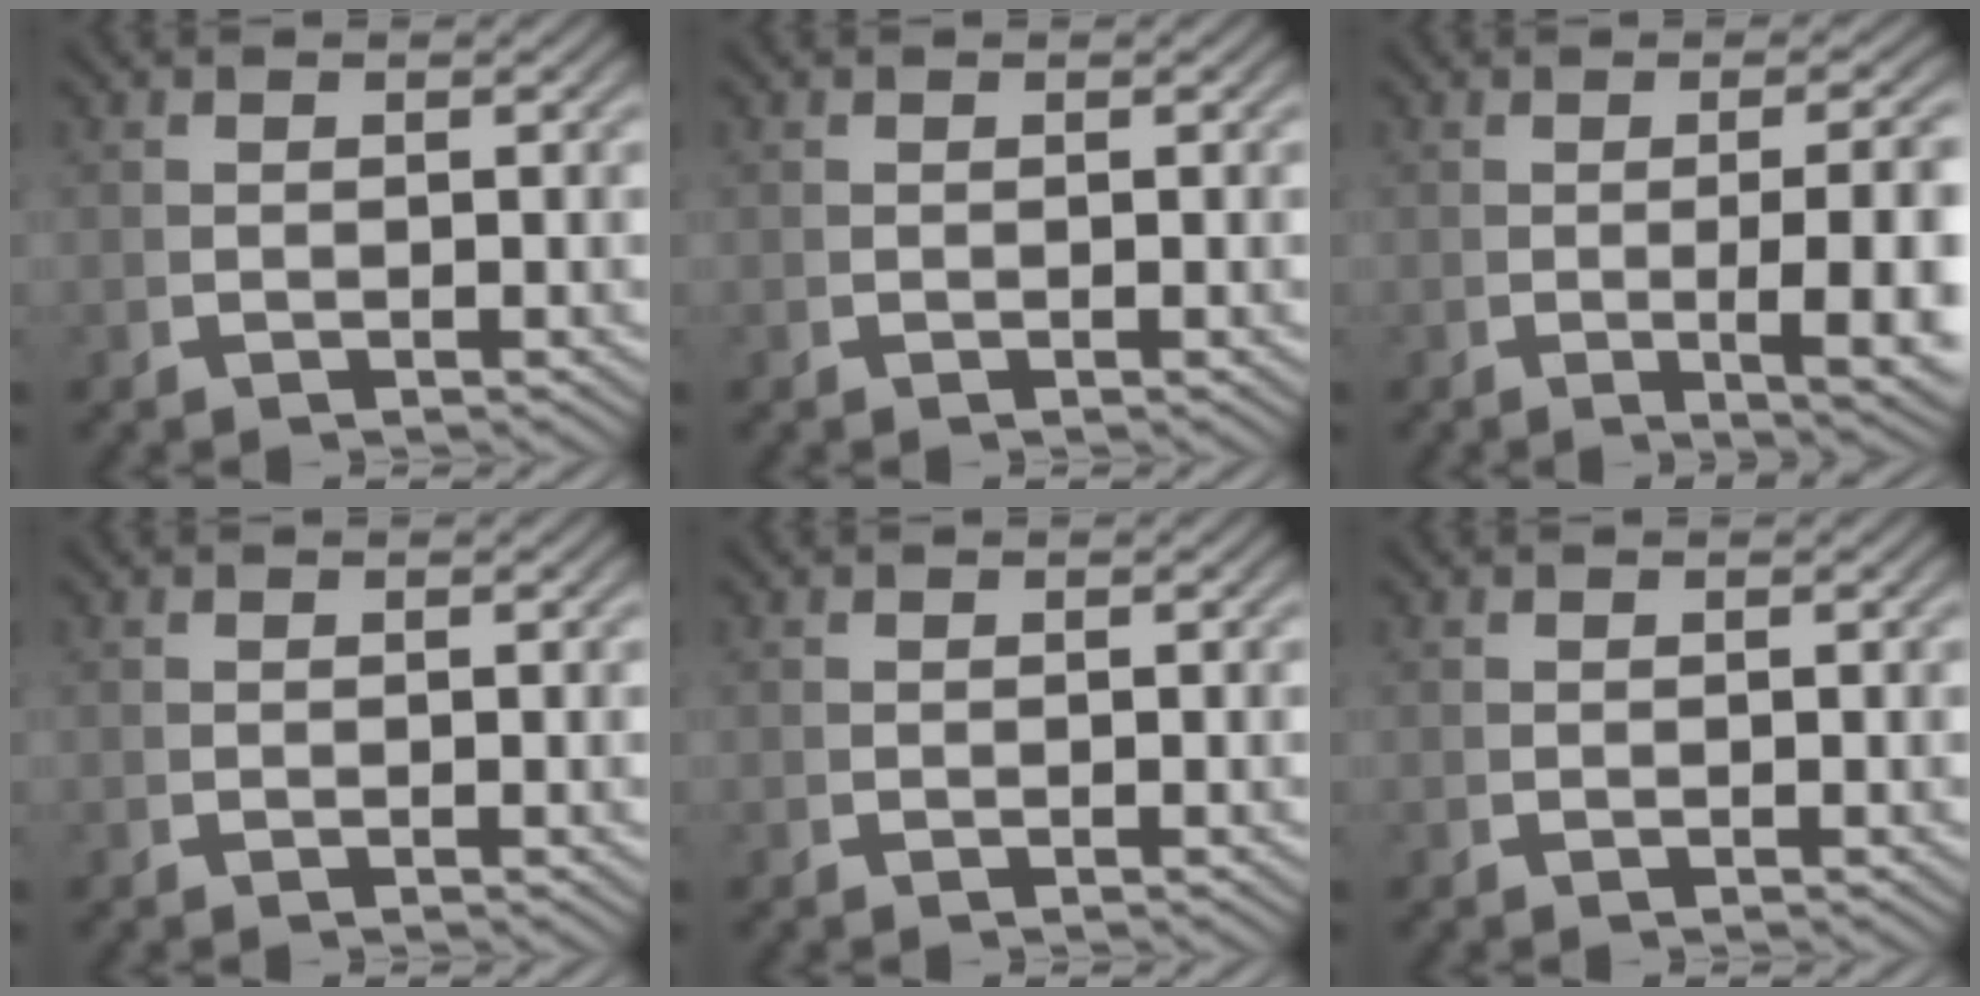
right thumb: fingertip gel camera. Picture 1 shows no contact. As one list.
[{"total": 0.0}, {"total": 7.2, "force": [-1.3, 2.2, 6.7], "torque": [-0.107, -0.007, -0.012]}, {"total": 0.0}, {"total": 0.0}, {"total": 0.0}]